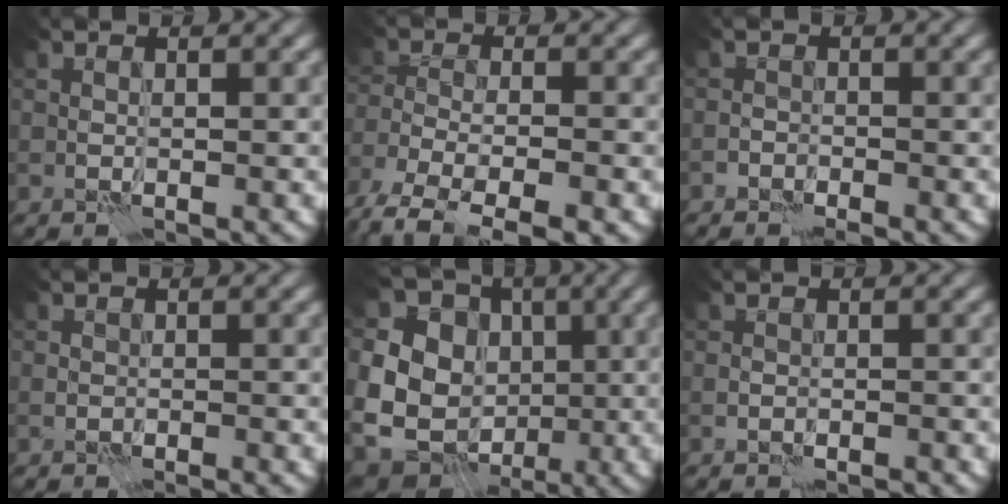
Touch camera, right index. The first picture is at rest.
{"total": 6.4, "force": [-4.4, 2.4, 3.9], "torque": [-0.072, -0.008, -0.081]}
{"total": 1.9, "force": [-1.9, 0.2, 0.0], "torque": [-0.006, 0.007, -0.031]}
{"total": 0.9, "force": [-0.9, 0.0, -0.2], "torque": [0.004, -0.001, -0.015]}
{"total": 13.9, "force": [0.0, 12.6, 5.9], "torque": [-0.143, 0.018, -0.010]}
{"total": 1.3, "force": [-1.3, 0.1, -0.1], "torque": [0.003, 0.004, -0.021]}